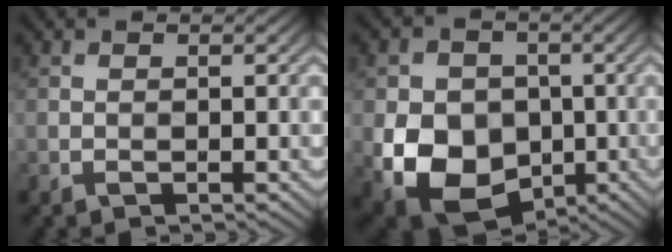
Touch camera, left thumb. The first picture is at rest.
{"total": 12.0, "force": [-2.0, 10.2, 6.1], "torque": [-0.139, -0.047, -0.037]}